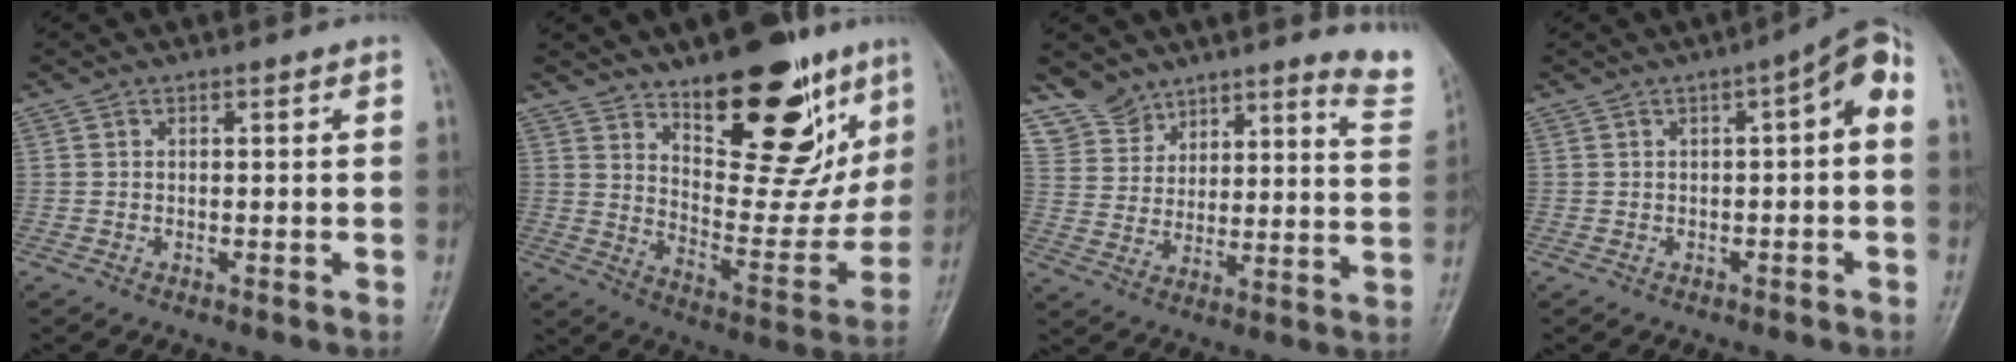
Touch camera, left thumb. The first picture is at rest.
{"total": 23.3, "force": [13.6, 10.0, 16.0], "torque": [-0.167, -0.077, 0.209]}
{"total": 13.1, "force": [12.3, 4.3, 1.0], "torque": [0.035, -0.103, 0.170]}
{"total": 5.3, "force": [0.0, 1.7, 5.0], "torque": [-0.060, 0.033, -0.010]}